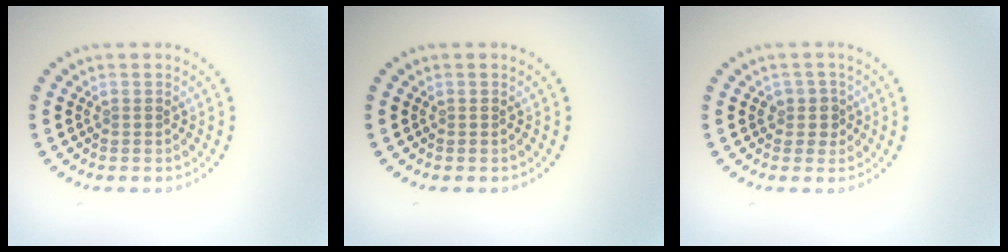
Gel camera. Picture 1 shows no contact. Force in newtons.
{"total": 0.0}
{"total": 1.8, "press": 1.5, "slide": 1.0}